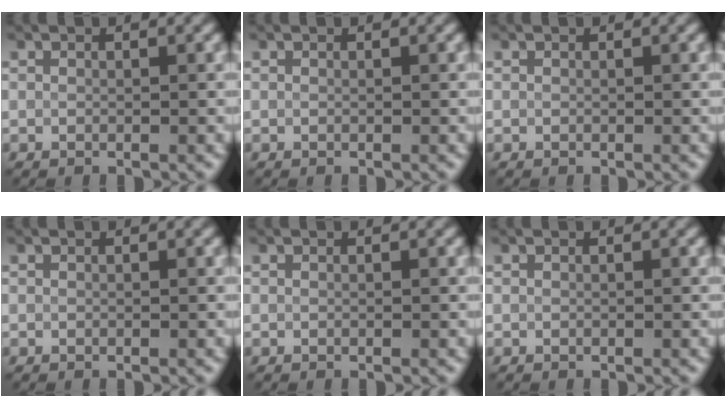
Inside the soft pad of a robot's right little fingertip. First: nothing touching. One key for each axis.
{"total": 0.0}
{"total": 0.0}
{"total": 0.0}
{"total": 0.0}
{"total": 0.0}